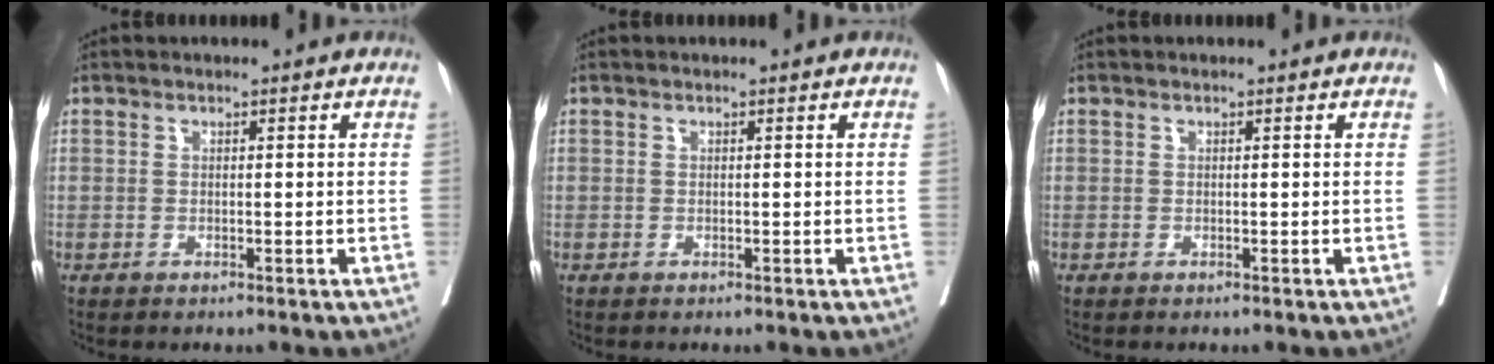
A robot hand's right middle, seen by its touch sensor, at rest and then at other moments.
{"total": 0.0}
{"total": 0.0}